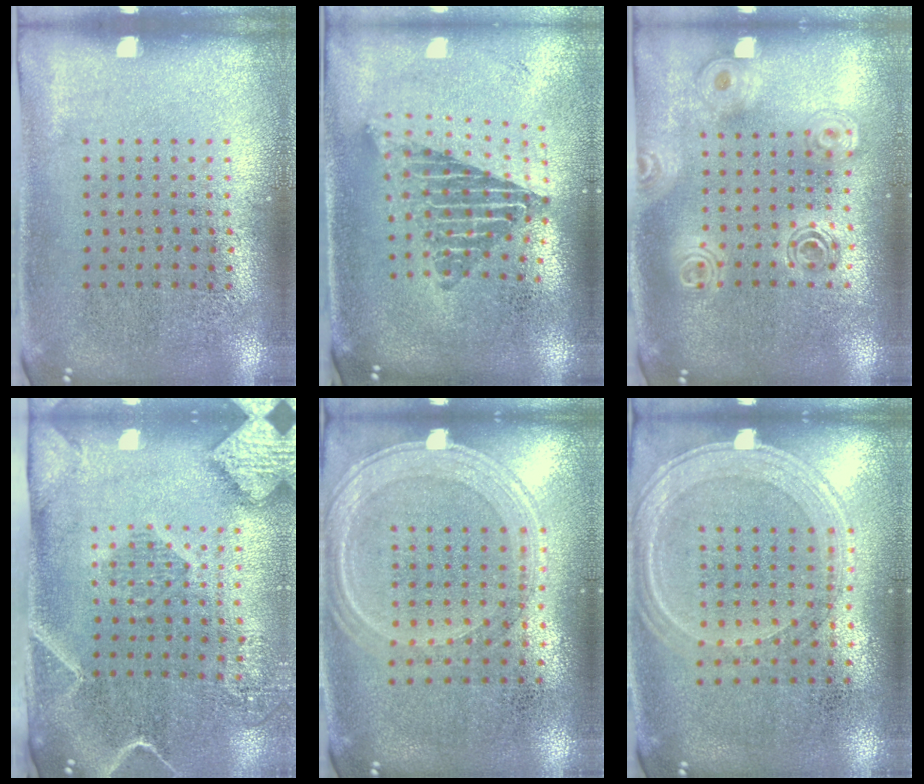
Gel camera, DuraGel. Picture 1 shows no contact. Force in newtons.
{"total": 2.0, "press": 1.5, "slide": 1.4}
{"total": 1.7, "press": 1.5, "slide": 0.8}
{"total": 2.5, "press": 1.9, "slide": 1.7}
{"total": 1.3, "press": 1.2, "slide": 0.4}
{"total": 1.2, "press": 1.1, "slide": 0.3}